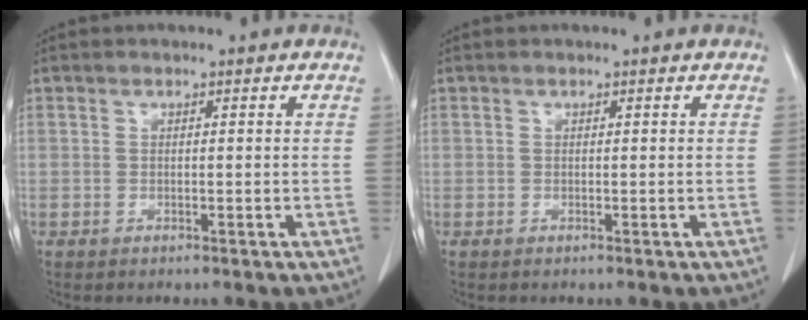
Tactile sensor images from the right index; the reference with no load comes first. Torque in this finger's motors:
{"motor_torque": [0.06, -0.02, -0.01, 0.01]}